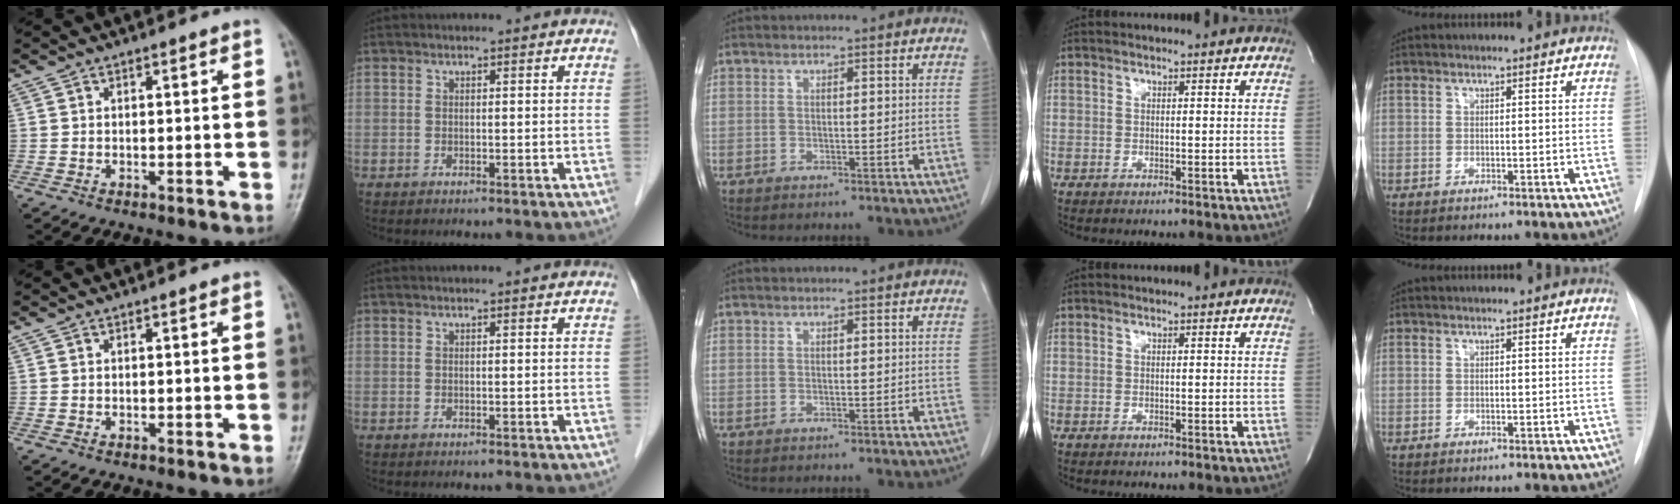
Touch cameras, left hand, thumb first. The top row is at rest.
{}